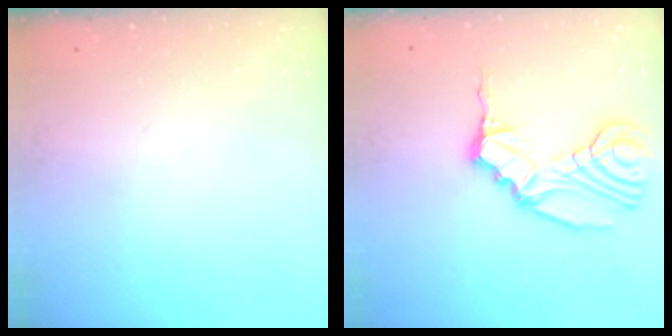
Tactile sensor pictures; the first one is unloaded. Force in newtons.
{"total": 16.5, "press": 15.9, "slide": 4.6}